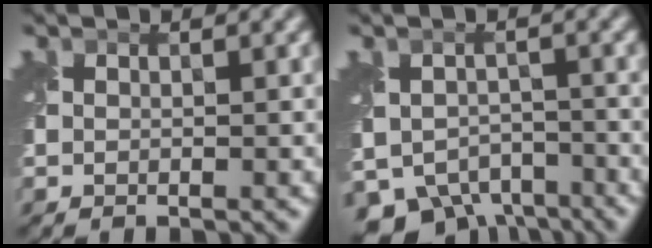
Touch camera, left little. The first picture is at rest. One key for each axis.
{"total": 7.4, "fx": -5.2, "fy": 4.5, "fz": 2.7, "tx": -0.045, "ty": -0.024, "tz": -0.081}